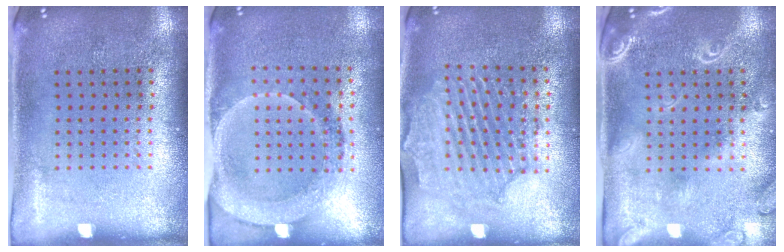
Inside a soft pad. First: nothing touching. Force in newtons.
{"total": 1.8, "press": 1.7, "slide": 0.7}
{"total": 2.0, "press": 1.9, "slide": 0.5}
{"total": 2.3, "press": 1.9, "slide": 1.2}